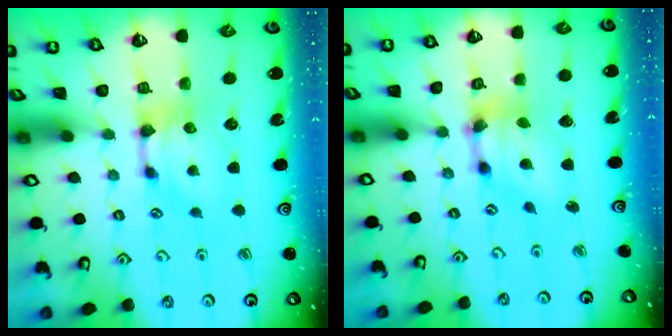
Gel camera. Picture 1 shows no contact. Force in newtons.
{"total": 6.7, "press": 6.4, "slide": 2.2}